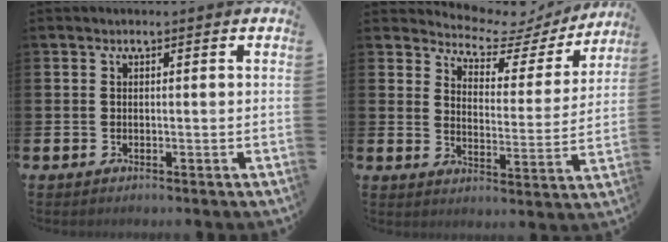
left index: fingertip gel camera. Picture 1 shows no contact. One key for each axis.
{"total": 4.9, "fx": 4.4, "fy": 1.8, "fz": 0.9, "tx": -0.044, "ty": -0.038, "tz": 0.068}